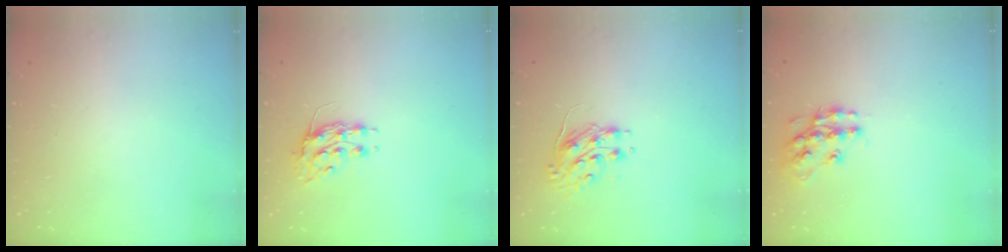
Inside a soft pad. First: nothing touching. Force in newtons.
{"total": 8.1, "press": 8.1, "slide": 0.7}
{"total": 8.5, "press": 8.4, "slide": 0.6}
{"total": 11.9, "press": 11.9, "slide": 0.9}